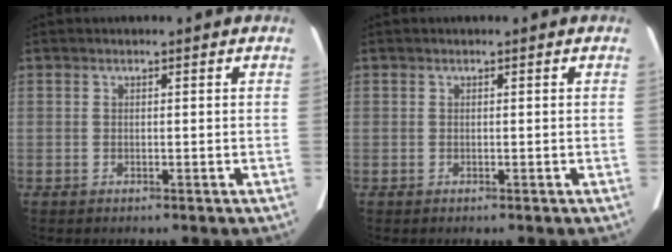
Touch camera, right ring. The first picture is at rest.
{"total": 0.0}